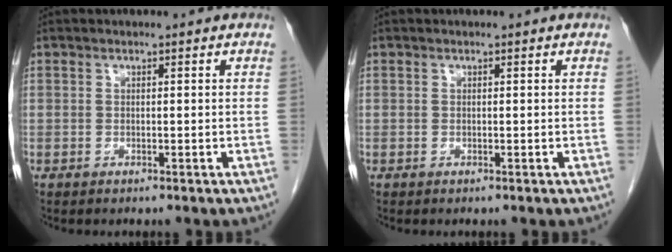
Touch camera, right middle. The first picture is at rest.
{"total": 0.0}